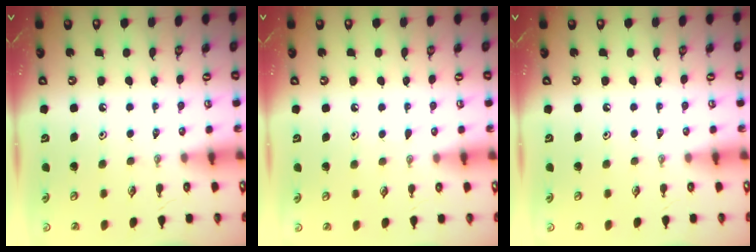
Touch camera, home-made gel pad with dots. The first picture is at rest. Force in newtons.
{"total": 3.4, "press": 3.4, "slide": 0.5}
{"total": 0.0}